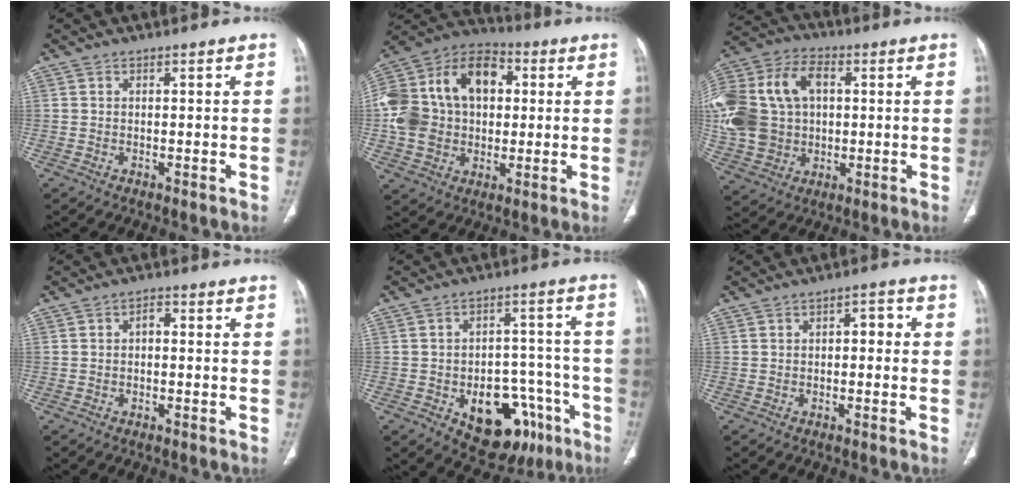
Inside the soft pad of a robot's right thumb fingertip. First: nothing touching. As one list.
[{"total": 22.6, "force": [2.2, 16.2, 15.5], "torque": [-0.292, 0.032, 0.041]}, {"total": 25.6, "force": [3.3, 19.0, 16.8], "torque": [-0.392, 0.042, 0.074]}, {"total": 1.9, "force": [-0.2, 1.2, 1.5], "torque": [-0.019, 0.008, -0.008]}, {"total": 17.3, "force": [-7.8, 10.5, 11.2], "torque": [-0.107, 0.051, -0.096]}, {"total": 3.4, "force": [0.1, 1.9, 2.8], "torque": [-0.023, 0.014, -0.007]}]